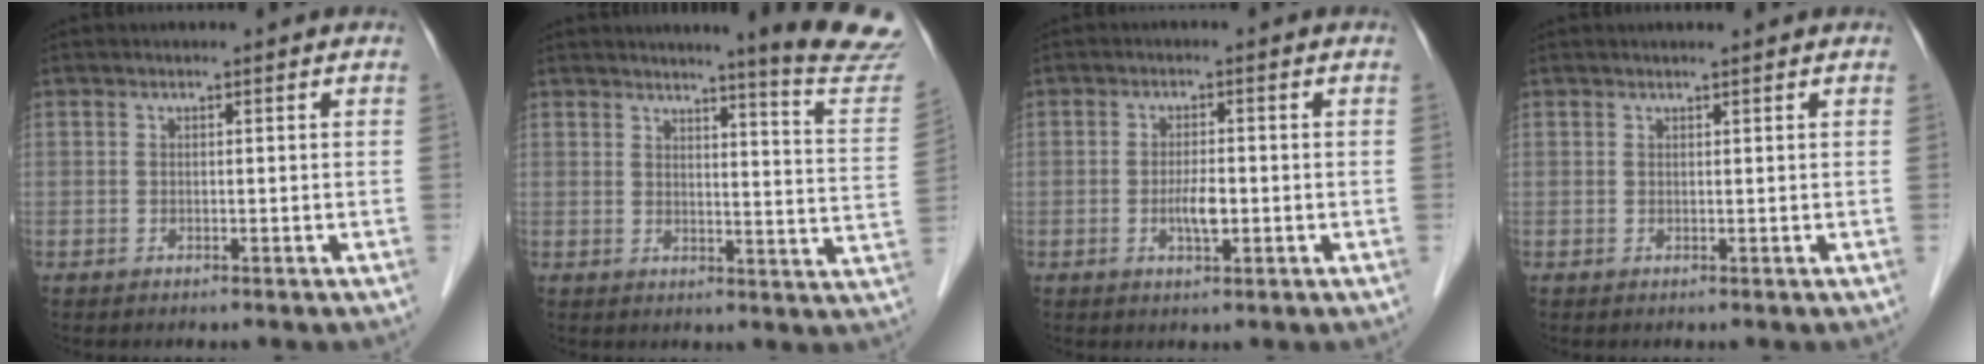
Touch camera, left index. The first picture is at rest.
{"total": 13.1, "force": [12.4, -1.8, 4.0], "torque": [-0.044, -0.100, 0.128]}
{"total": 3.1, "force": [-0.7, 0.8, 2.9], "torque": [-0.058, 0.000, -0.010]}
{"total": 1.3, "force": [1.2, 0.0, 0.6], "torque": [-0.009, 0.009, 0.021]}